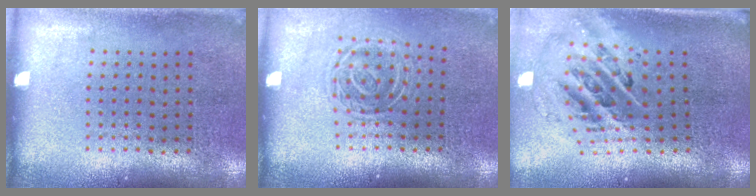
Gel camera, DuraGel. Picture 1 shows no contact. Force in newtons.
{"total": 1.6, "press": 1.1, "slide": 1.1}
{"total": 2.3, "press": 1.6, "slide": 1.7}